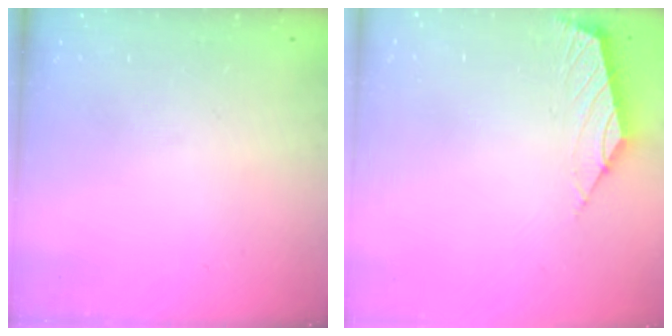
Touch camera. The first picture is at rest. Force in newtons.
{"total": 2.5, "press": 2.4, "slide": 0.7}